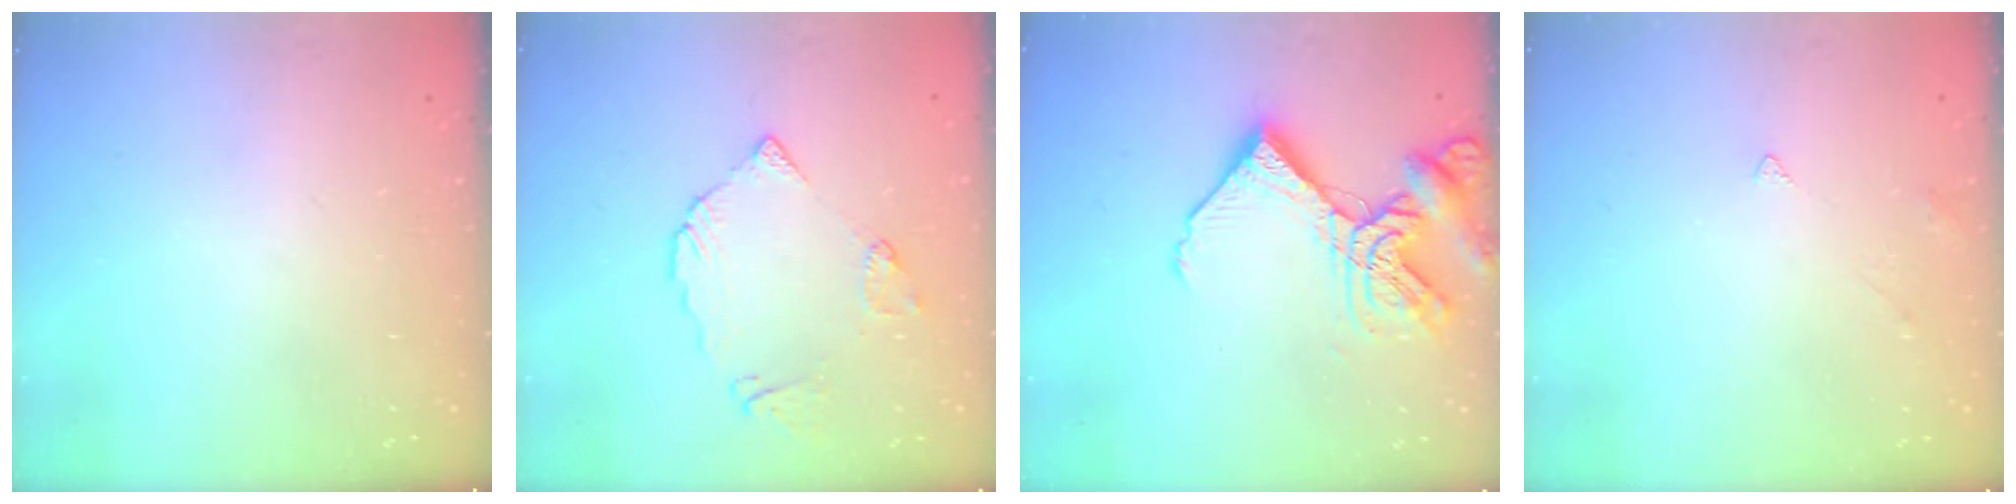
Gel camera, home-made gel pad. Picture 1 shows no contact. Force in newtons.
{"total": 9.0, "press": 9.0, "slide": 0.8}
{"total": 14.7, "press": 14.6, "slide": 1.8}
{"total": 2.1, "press": 2.1, "slide": 0.4}